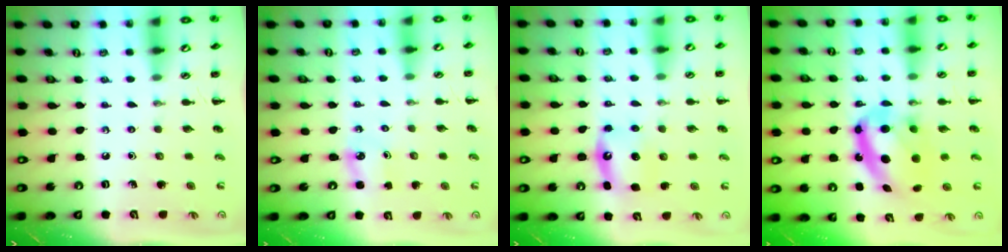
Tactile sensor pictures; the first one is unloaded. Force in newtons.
{"total": 2.2, "press": 2.2, "slide": 0.3}
{"total": 5.4, "press": 5.2, "slide": 1.2}
{"total": 13.4, "press": 13.0, "slide": 3.2}